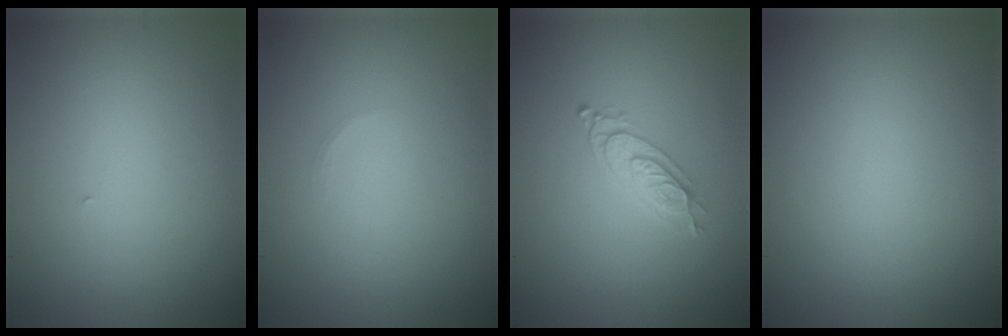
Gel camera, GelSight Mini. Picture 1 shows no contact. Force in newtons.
{"total": 0.6, "press": 0.6, "slide": 0.1}
{"total": 2.5, "press": 2.1, "slide": 1.4}
{"total": 0.0}